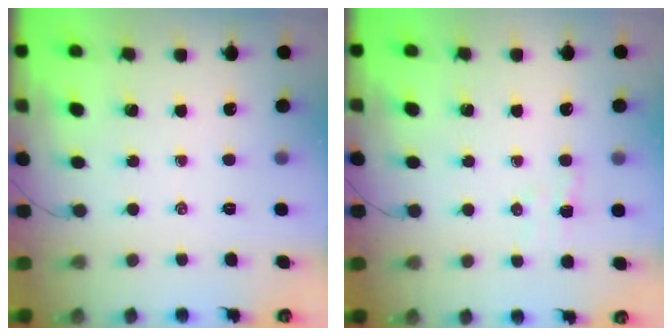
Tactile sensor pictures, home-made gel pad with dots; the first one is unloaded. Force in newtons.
{"total": 3.0, "press": 2.9, "slide": 0.7}